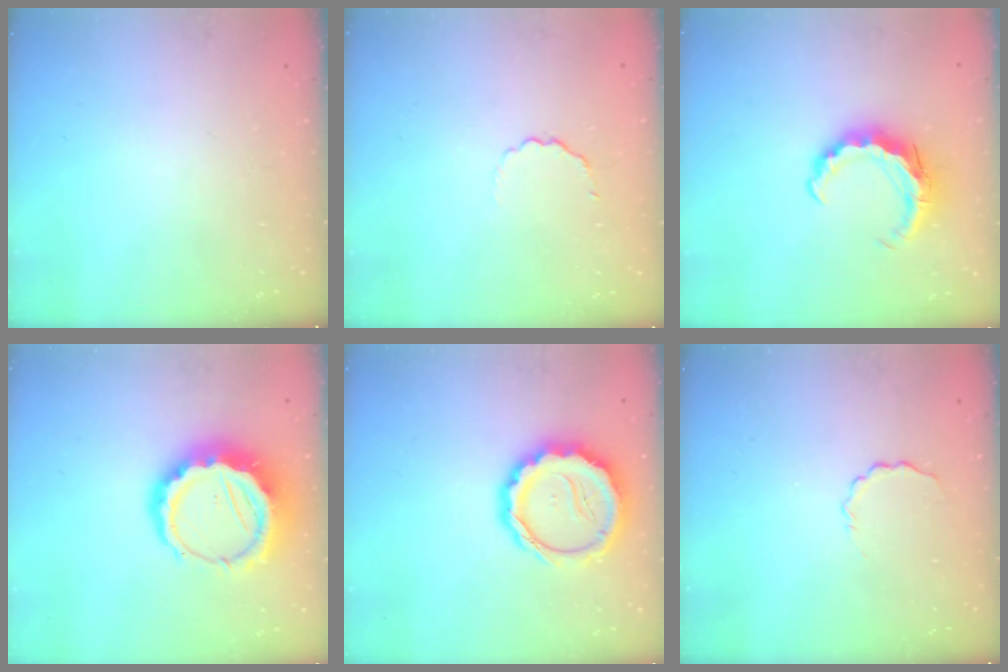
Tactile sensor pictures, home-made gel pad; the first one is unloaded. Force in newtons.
{"total": 2.6, "press": 2.5, "slide": 0.8}
{"total": 8.0, "press": 8.0, "slide": 0.2}
{"total": 13.1, "press": 12.8, "slide": 2.6}
{"total": 14.0, "press": 13.7, "slide": 2.9}
{"total": 2.6, "press": 2.5, "slide": 0.8}